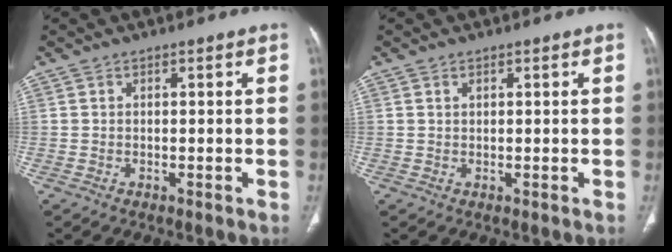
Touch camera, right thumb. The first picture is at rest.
{"total": 0.7, "force": [0.4, 0.4, 0.4], "torque": [-0.006, -0.002, 0.007]}